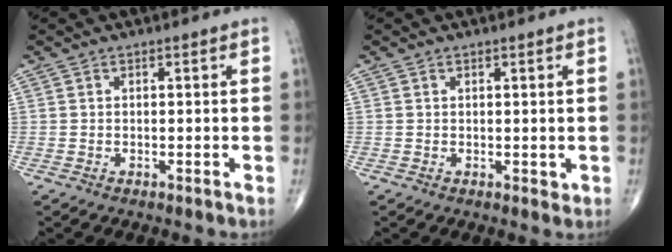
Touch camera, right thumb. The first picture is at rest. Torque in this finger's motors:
{"motor_torque": [0.00, 0.23, -0.11, -0.09, -0.02]}